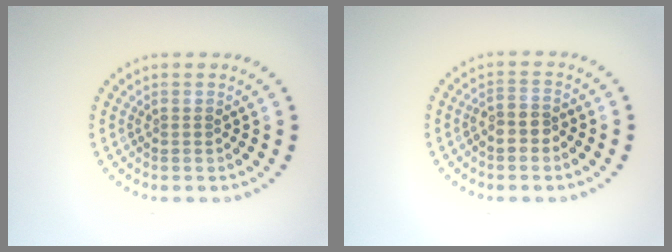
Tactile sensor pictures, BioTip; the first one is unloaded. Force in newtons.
{"total": 2.1, "press": 1.9, "slide": 0.9}